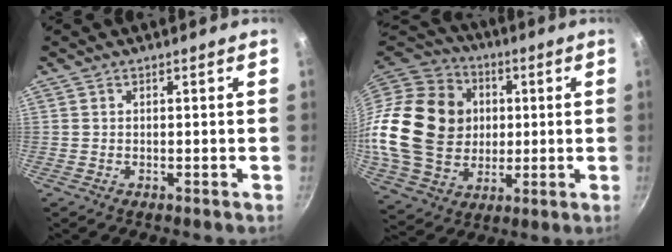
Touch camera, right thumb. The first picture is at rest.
{"total": 25.6, "force": [1.9, 21.3, 14.1], "torque": [-0.248, 0.019, 0.042]}